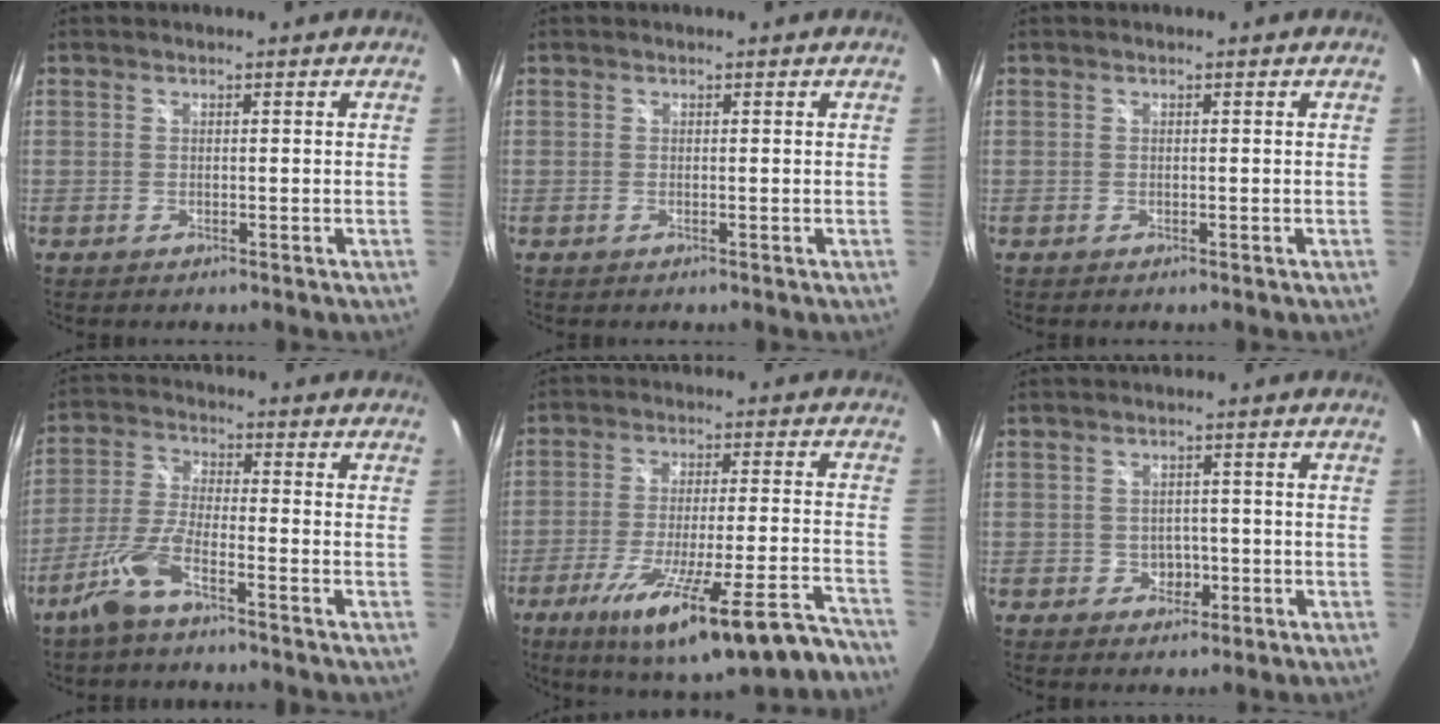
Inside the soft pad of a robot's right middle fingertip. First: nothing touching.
{"total": 0.0}
{"total": 0.0}
{"total": 7.1, "force": [-4.8, 1.3, 5.1], "torque": [-0.116, 0.000, -0.097]}
{"total": 22.2, "force": [-16.8, 2.4, 14.3], "torque": [-0.237, -0.058, -0.245]}
{"total": 3.0, "force": [-0.8, 2.7, 1.0], "torque": [-0.019, 0.007, -0.005]}